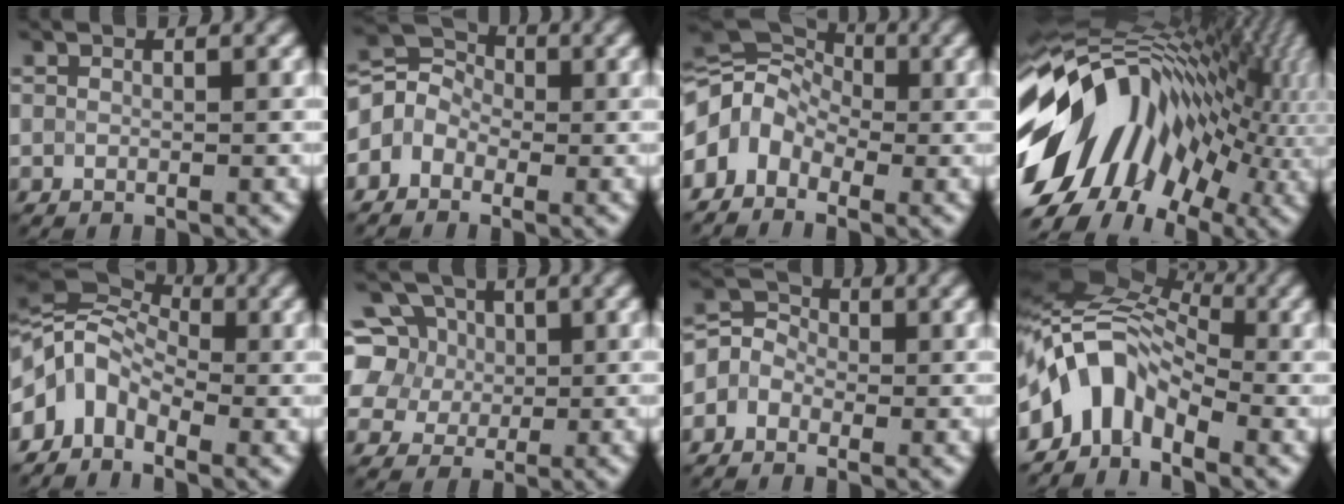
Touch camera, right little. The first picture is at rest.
{"total": 3.0, "force": [-1.1, 2.6, 1.2], "torque": [-0.017, 0.013, -0.034]}
{"total": 7.5, "force": [-2.2, 5.5, 4.6], "torque": [-0.081, 0.013, -0.062]}
{"total": 18.3, "force": [-3.0, 11.4, 14.0], "torque": [-0.237, 0.006, -0.058]}
{"total": 6.4, "force": [-2.0, 4.4, 4.1], "torque": [-0.064, 0.017, -0.065]}
{"total": 8.8, "force": [3.1, 7.3, 3.9], "torque": [-0.073, 0.027, 0.034]}
{"total": 2.6, "force": [-0.9, 2.2, 1.0], "torque": [-0.011, 0.011, -0.025]}
{"total": 7.3, "force": [-2.5, 5.0, 4.8], "torque": [-0.074, 0.017, -0.061]}